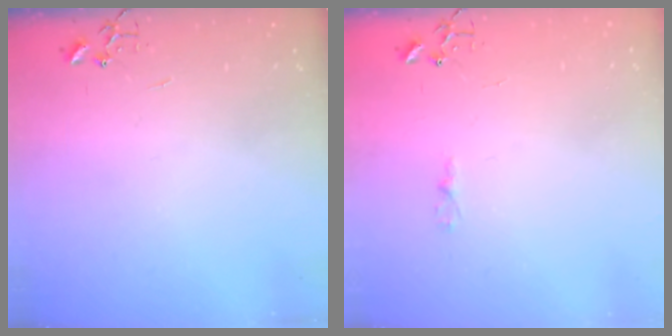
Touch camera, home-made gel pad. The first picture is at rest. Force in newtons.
{"total": 3.1, "press": 3.1, "slide": 0.3}